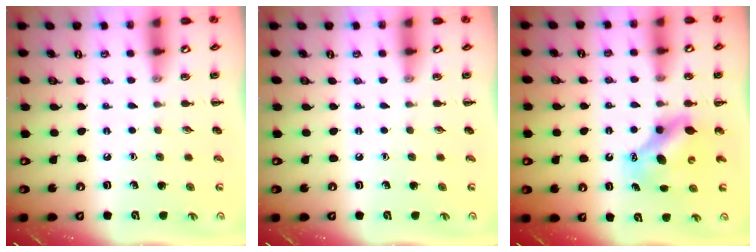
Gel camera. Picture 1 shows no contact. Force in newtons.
{"total": 0.0}
{"total": 7.1, "press": 6.9, "slide": 1.5}